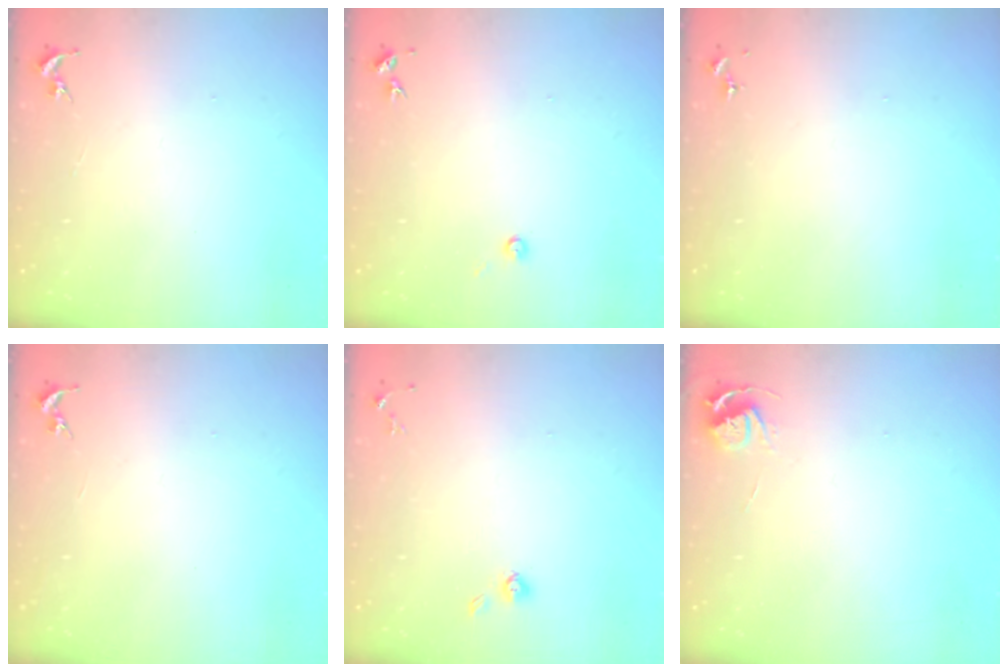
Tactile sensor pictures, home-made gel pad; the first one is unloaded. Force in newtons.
{"total": 3.1, "press": 3.1, "slide": 0.3}
{"total": 0.0}
{"total": 0.0}
{"total": 4.2, "press": 3.8, "slide": 1.7}
{"total": 5.2, "press": 5.2, "slide": 0.6}